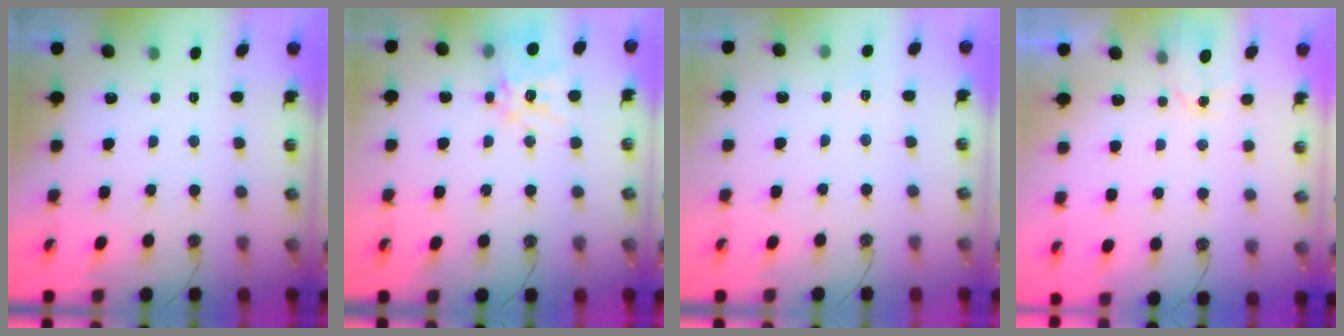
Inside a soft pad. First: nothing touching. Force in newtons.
{"total": 14.8, "press": 14.8, "slide": 1.4}
{"total": 3.9, "press": 3.8, "slide": 0.5}
{"total": 1.7, "press": 1.6, "slide": 0.2}